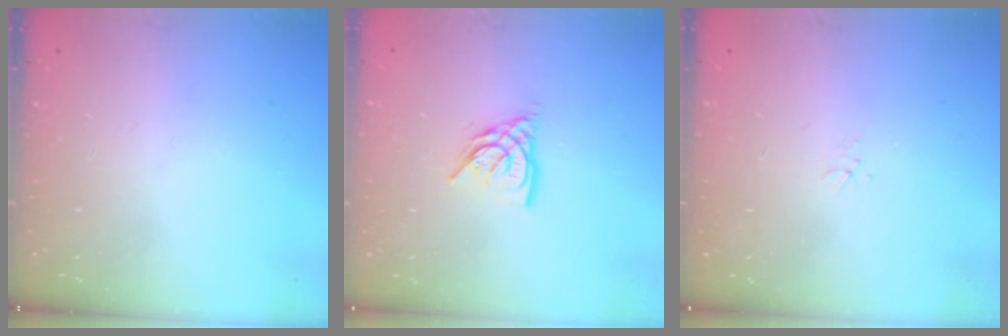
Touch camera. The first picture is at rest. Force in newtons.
{"total": 8.1, "press": 8.0, "slide": 1.0}
{"total": 1.5, "press": 1.5, "slide": 0.2}